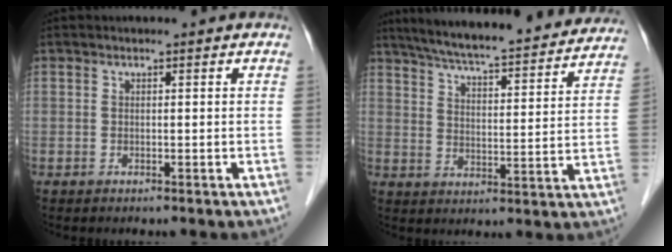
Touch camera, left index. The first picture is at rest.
{"total": 25.4, "force": [22.8, 3.2, 10.7], "torque": [-0.168, -0.015, 0.298]}